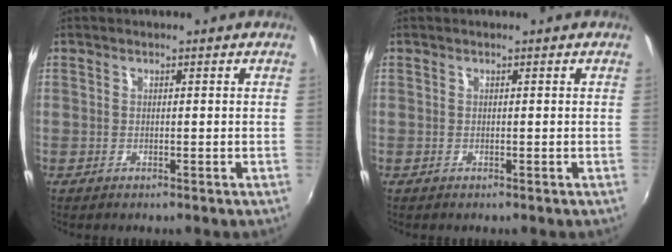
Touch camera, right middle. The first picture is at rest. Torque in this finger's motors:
{"motor_torque": [0.34, -0.30, 0.03, 0.01]}